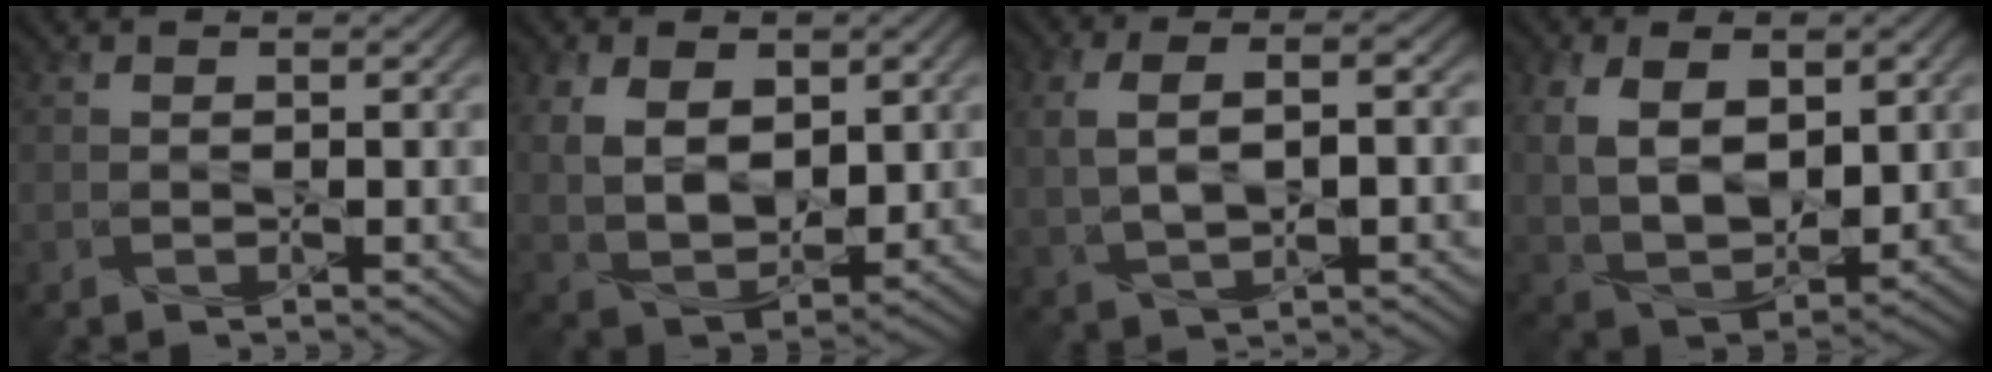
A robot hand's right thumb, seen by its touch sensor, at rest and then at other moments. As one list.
[{"total": 9.9, "force": [2.8, 6.3, 7.0], "torque": [-0.157, -0.008, 0.054]}, {"total": 7.5, "force": [0.3, 3.6, 6.6], "torque": [-0.148, 0.004, 0.012]}, {"total": 11.2, "force": [2.7, 6.8, 8.4], "torque": [-0.190, -0.009, 0.054]}]